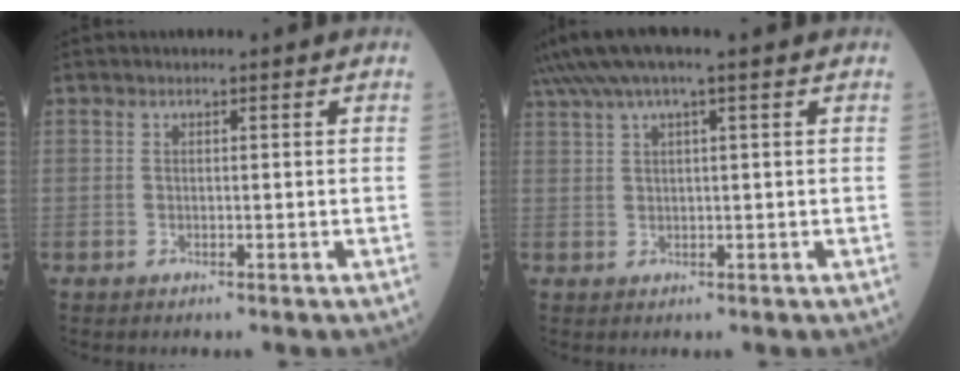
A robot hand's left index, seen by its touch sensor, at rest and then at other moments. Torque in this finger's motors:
{"motor_torque": [1.08, -1.05, 0.88, 0.21]}